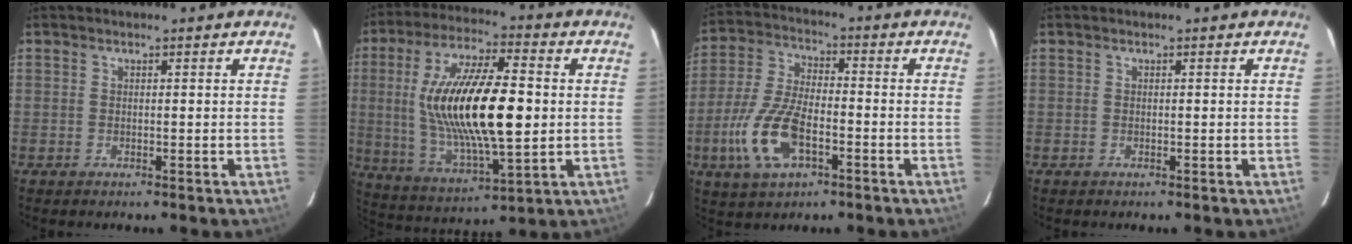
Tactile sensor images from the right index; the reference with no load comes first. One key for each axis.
{"total": 22.2, "fx": 1.3, "fy": 7.3, "fz": 20.9, "tx": -0.400, "ty": 0.000, "tz": 0.034}
{"total": 13.3, "fx": -5.0, "fy": 6.0, "fz": 10.8, "tx": -0.241, "ty": -0.004, "tz": -0.092}
{"total": 0.0}